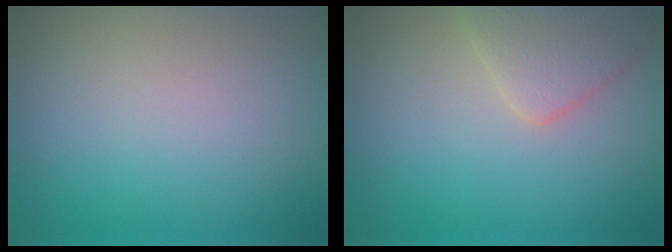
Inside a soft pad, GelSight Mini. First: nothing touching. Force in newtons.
{"total": 3.1, "press": 3.1, "slide": 0.1}